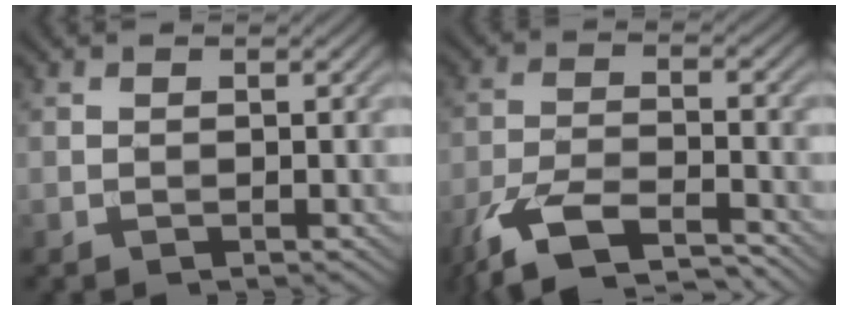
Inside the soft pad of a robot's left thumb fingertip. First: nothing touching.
{"total": 9.1, "force": [-6.8, 2.6, 5.5], "torque": [-0.116, -0.010, -0.135]}